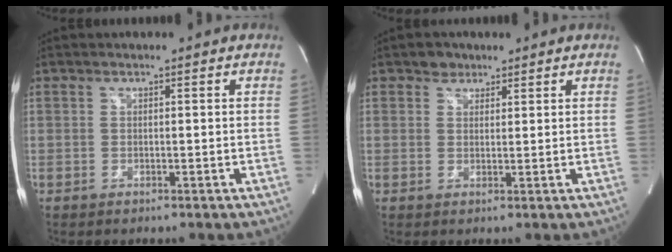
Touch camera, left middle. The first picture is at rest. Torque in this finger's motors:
{"motor_torque": [0.06, 0.00, -0.01, 0.00]}